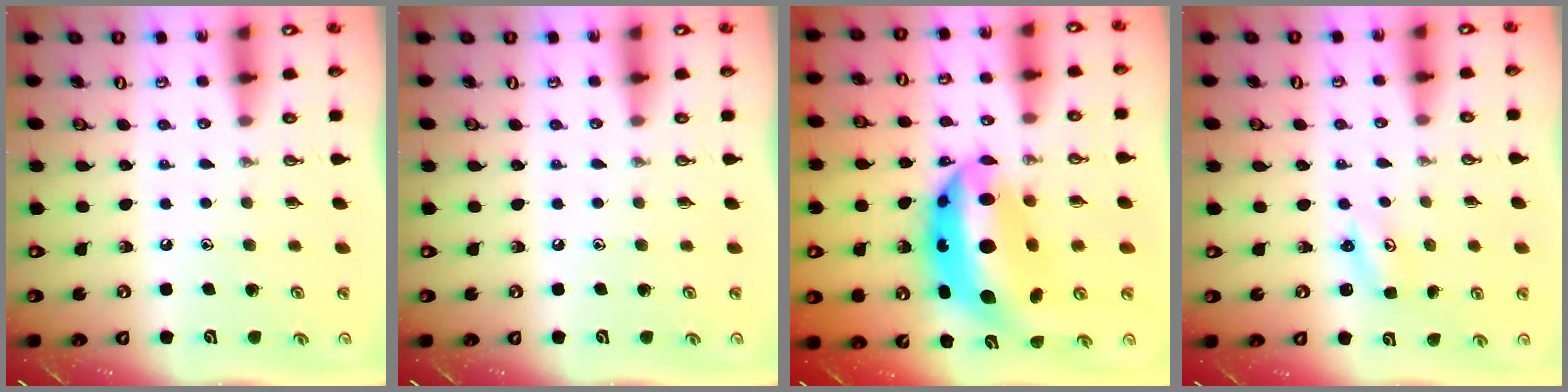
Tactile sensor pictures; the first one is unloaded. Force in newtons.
{"total": 0.0}
{"total": 18.4, "press": 18.3, "slide": 1.6}
{"total": 2.1, "press": 2.0, "slide": 0.3}